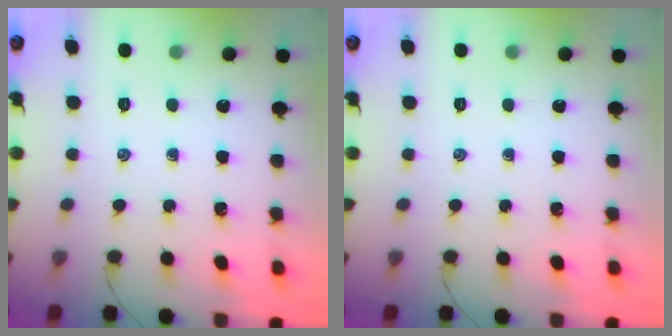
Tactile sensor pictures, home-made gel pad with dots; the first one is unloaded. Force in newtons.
{"total": 0.0}